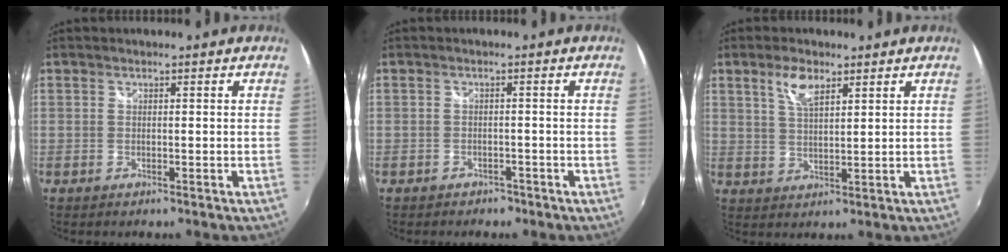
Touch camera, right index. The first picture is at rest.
{"total": 3.1, "force": [-2.3, 1.9, 0.6], "torque": [-0.019, -0.006, -0.033]}
{"total": 5.2, "force": [3.1, 2.0, 3.7], "torque": [-0.069, 0.005, 0.058]}